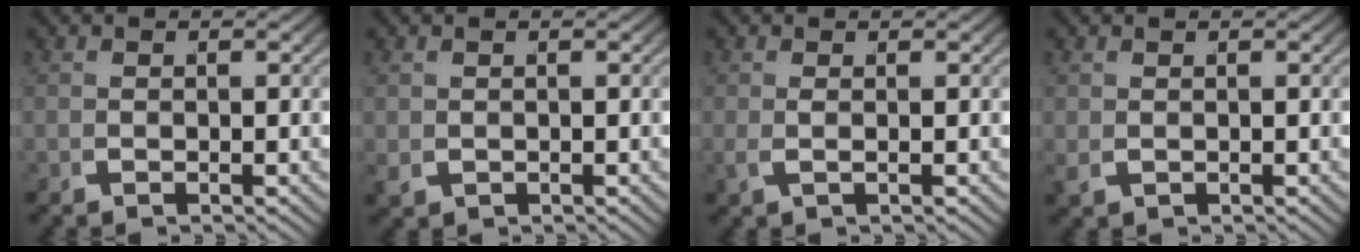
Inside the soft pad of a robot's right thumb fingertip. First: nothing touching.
{"total": 0.6, "force": [-0.1, 0.5, 0.3], "torque": [-0.010, -0.005, 0.001]}
{"total": 0.8, "force": [0.1, -0.8, 0.2], "torque": [-0.001, 0.005, 0.001]}
{"total": 0.0}